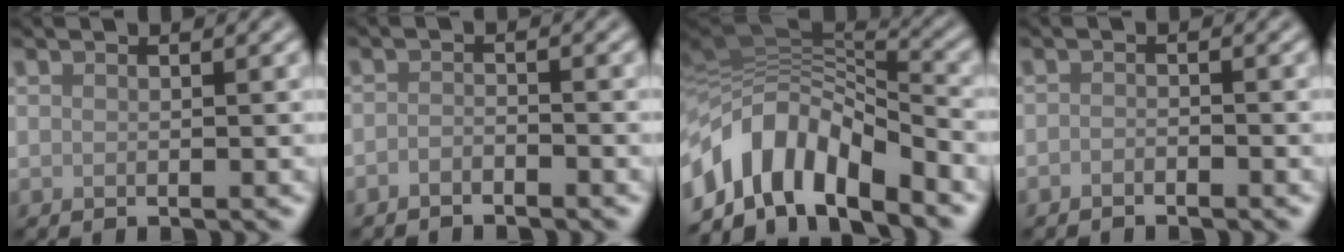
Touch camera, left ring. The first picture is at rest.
{"total": 1.2, "force": [-1.0, 0.3, 0.4], "torque": [-0.008, 0.001, -0.022]}
{"total": 9.7, "force": [-4.9, 4.8, 6.8], "torque": [-0.113, 0.008, -0.095]}
{"total": 0.8, "force": [-0.7, 0.3, 0.3], "torque": [-0.003, -0.001, -0.015]}